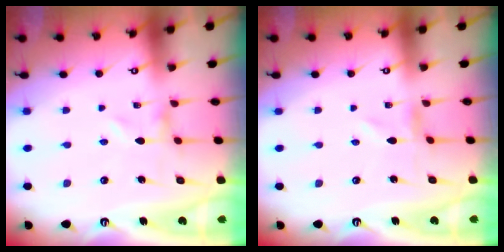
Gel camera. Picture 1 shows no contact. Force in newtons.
{"total": 0.6, "press": 0.6, "slide": 0.1}